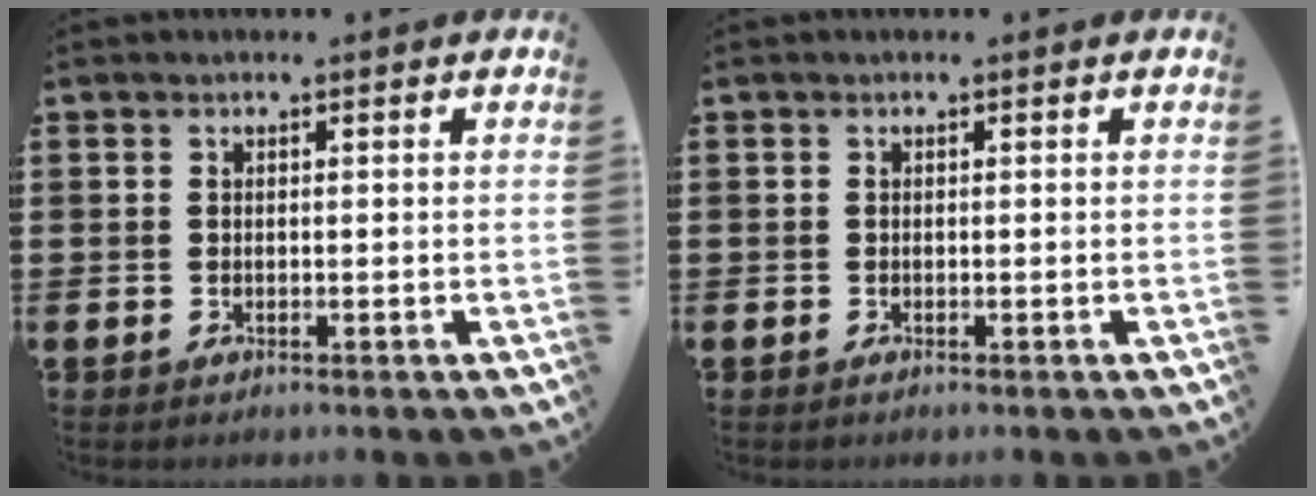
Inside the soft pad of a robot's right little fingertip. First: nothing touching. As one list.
[{"total": 0.0}]